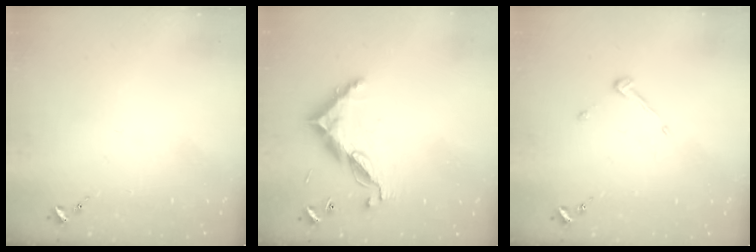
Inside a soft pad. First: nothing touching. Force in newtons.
{"total": 9.9, "press": 9.9, "slide": 0.4}
{"total": 3.6, "press": 3.6, "slide": 0.2}